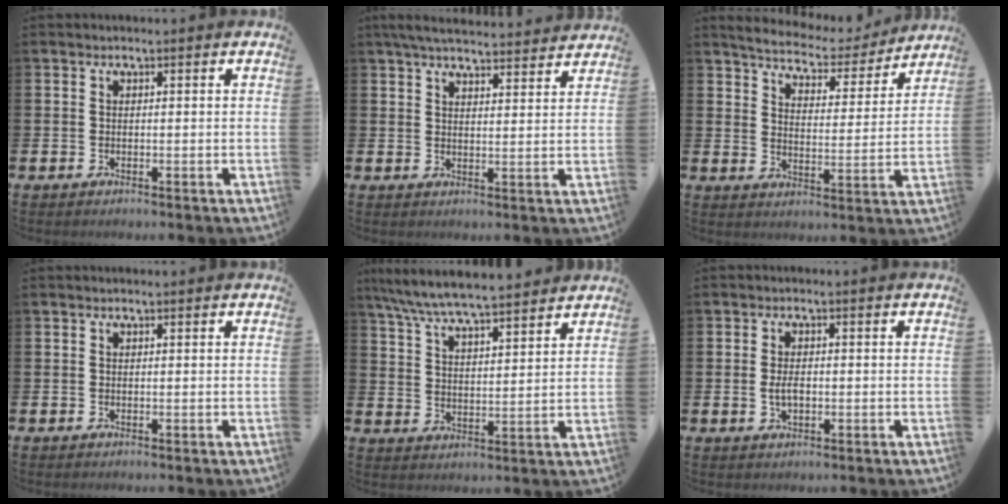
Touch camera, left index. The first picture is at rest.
{"total": 5.4, "force": [5.1, 0.5, 1.5], "torque": [-0.039, -0.027, 0.092]}
{"total": 5.7, "force": [5.4, 1.2, 1.1], "torque": [-0.046, -0.041, 0.089]}
{"total": 0.0}
{"total": 7.3, "force": [7.1, 0.2, 2.0], "torque": [-0.068, -0.040, 0.126]}
{"total": 2.5, "force": [-0.2, 1.3, 2.1], "torque": [-0.041, 0.005, -0.005]}